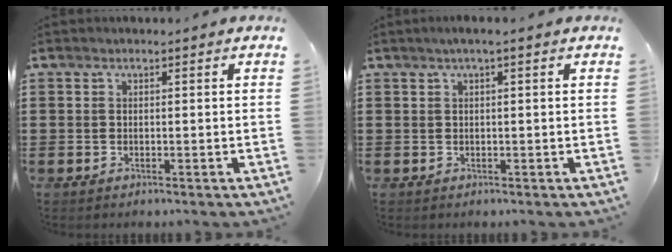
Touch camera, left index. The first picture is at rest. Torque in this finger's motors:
{"motor_torque": [0.46, 0.53, 0.04, -0.01]}